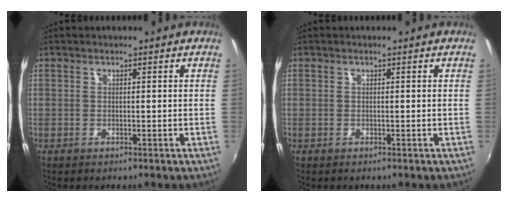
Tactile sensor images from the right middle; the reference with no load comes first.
{"total": 0.0}